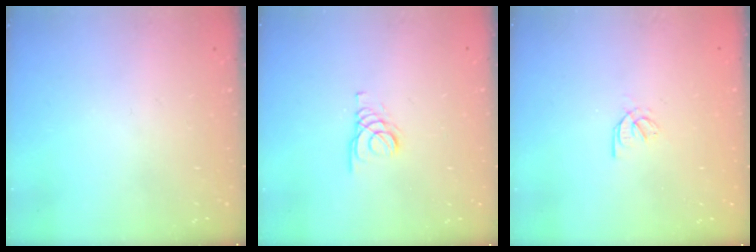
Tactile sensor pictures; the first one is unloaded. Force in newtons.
{"total": 2.0, "press": 2.0, "slide": 0.1}
{"total": 1.9, "press": 1.8, "slide": 0.5}